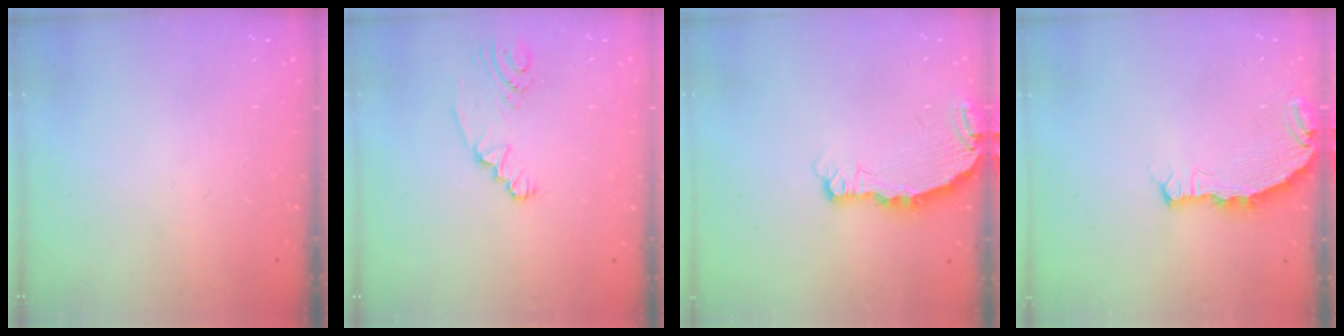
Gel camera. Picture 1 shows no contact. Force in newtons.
{"total": 2.6, "press": 2.1, "slide": 1.5}
{"total": 4.5, "press": 4.5, "slide": 0.3}
{"total": 5.6, "press": 4.8, "slide": 3.0}